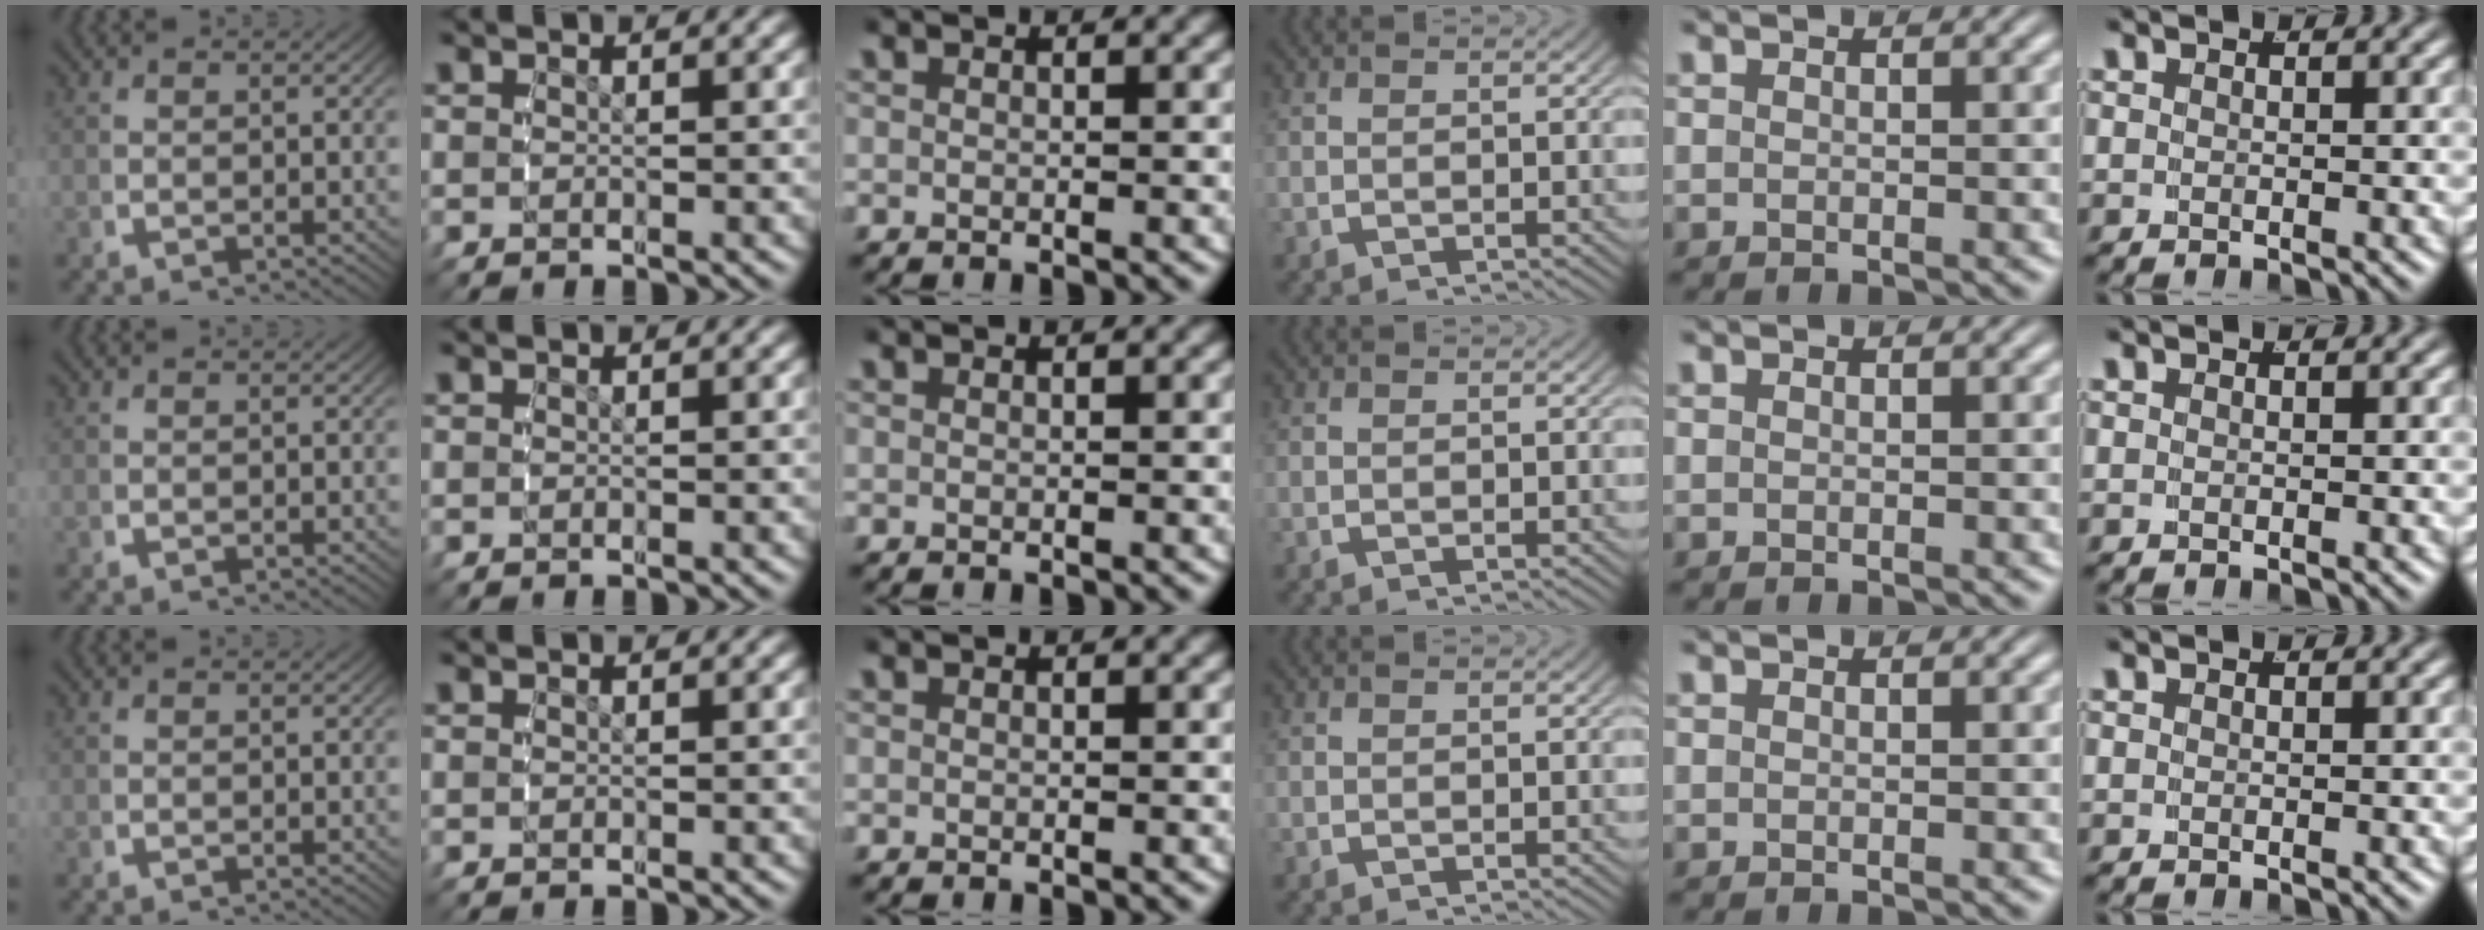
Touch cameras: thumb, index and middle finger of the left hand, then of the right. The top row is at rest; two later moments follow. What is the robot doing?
{"motion": "reach", "object": "paper towel"}